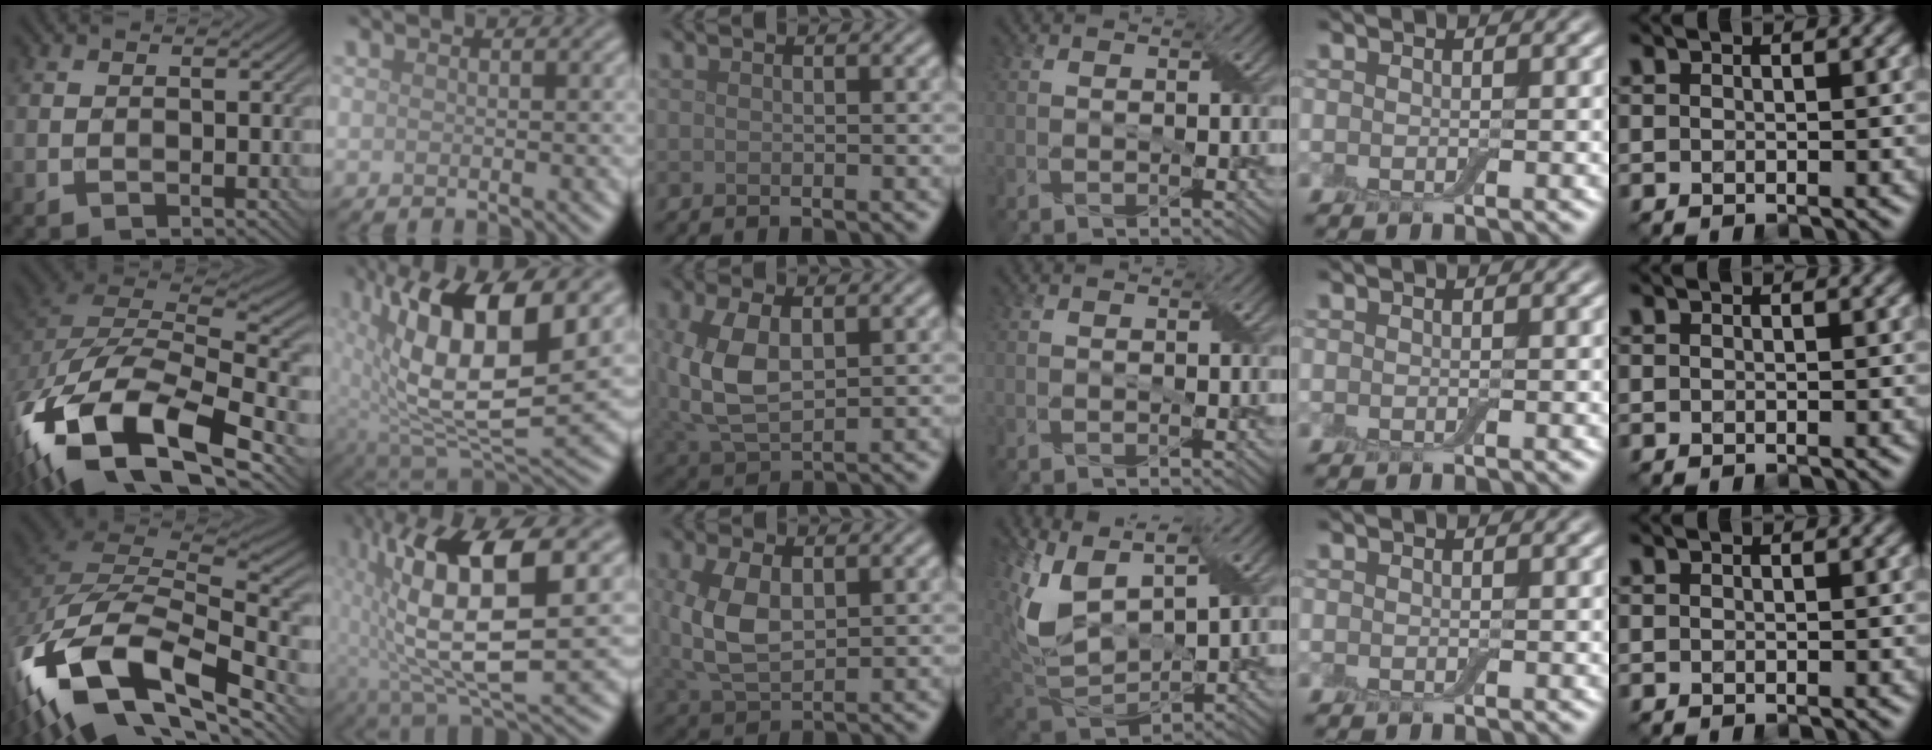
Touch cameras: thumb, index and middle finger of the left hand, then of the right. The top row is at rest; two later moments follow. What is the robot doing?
{"motion": "wrap", "object": "adhesive wrap"}